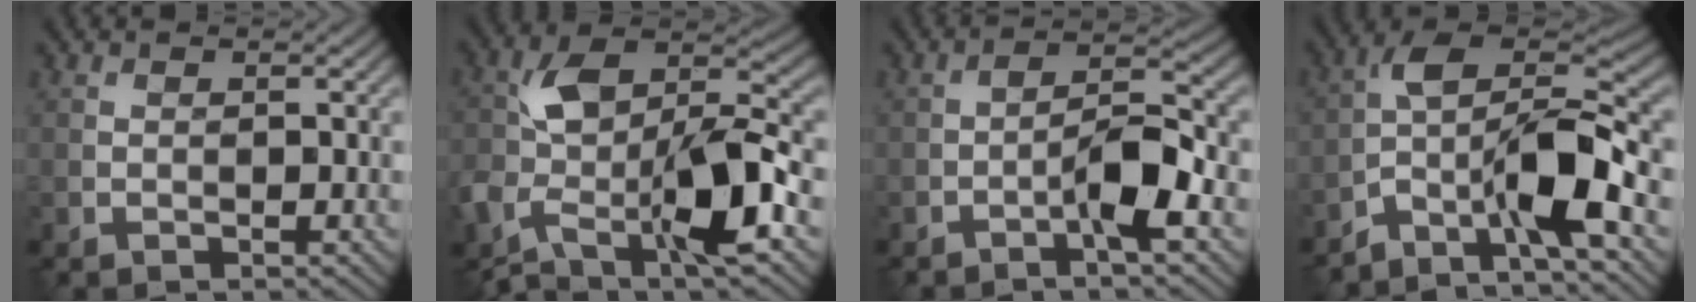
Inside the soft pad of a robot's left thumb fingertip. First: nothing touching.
{"total": 11.9, "force": [-4.8, 5.2, 9.6], "torque": [-0.186, -0.001, -0.098]}
{"total": 5.3, "force": [-2.6, 1.3, 4.4], "torque": [-0.078, 0.017, -0.055]}
{"total": 10.5, "force": [-5.6, 2.9, 8.4], "torque": [-0.141, 0.014, -0.111]}